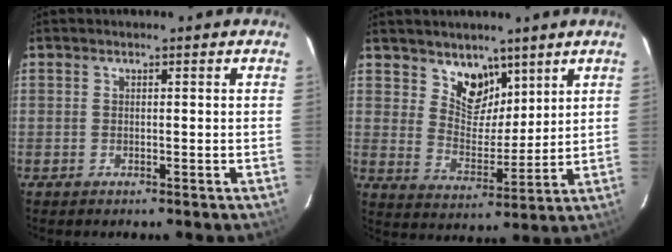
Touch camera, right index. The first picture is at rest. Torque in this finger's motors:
{"motor_torque": [0.07, 0.22, 0.05, 0.01]}